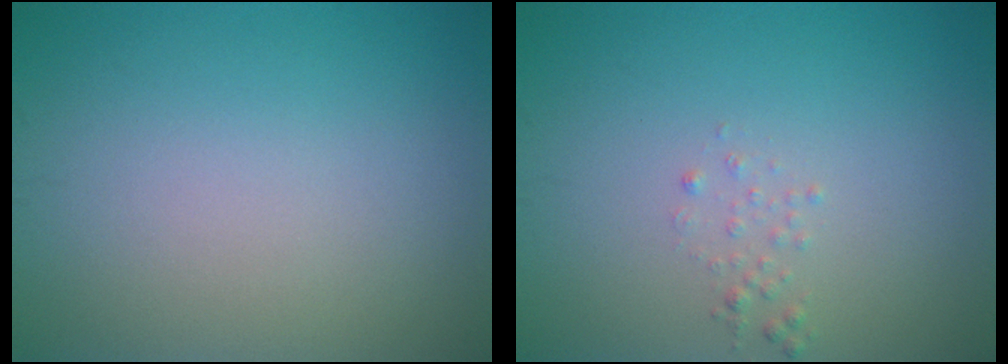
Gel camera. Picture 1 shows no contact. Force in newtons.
{"total": 0.8, "press": 0.8, "slide": 0.1}